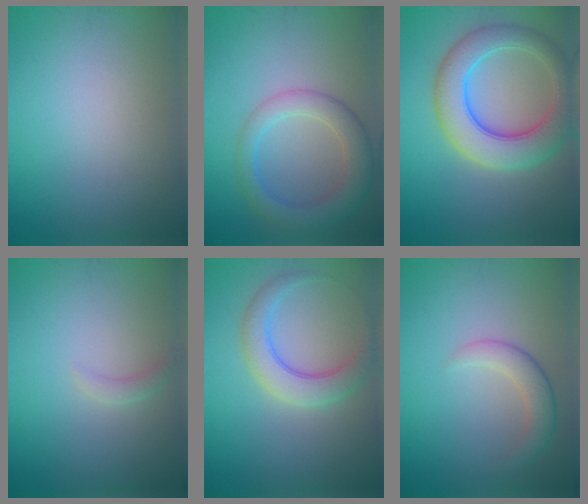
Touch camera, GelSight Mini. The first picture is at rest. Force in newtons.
{"total": 4.9, "press": 4.9, "slide": 0.5}
{"total": 8.0, "press": 8.0, "slide": 0.4}
{"total": 1.0, "press": 1.0, "slide": 0.1}
{"total": 4.1, "press": 4.1, "slide": 0.1}
{"total": 2.9, "press": 2.9, "slide": 0.2}